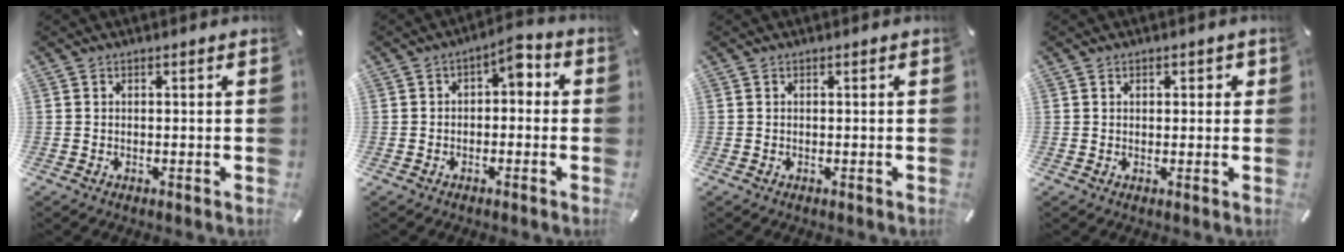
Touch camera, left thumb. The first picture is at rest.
{"total": 4.1, "force": [-0.1, 2.5, 3.2], "torque": [-0.049, 0.005, -0.011]}
{"total": 0.0}
{"total": 1.2, "force": [0.3, 0.9, 0.7], "torque": [-0.008, 0.004, 0.000]}